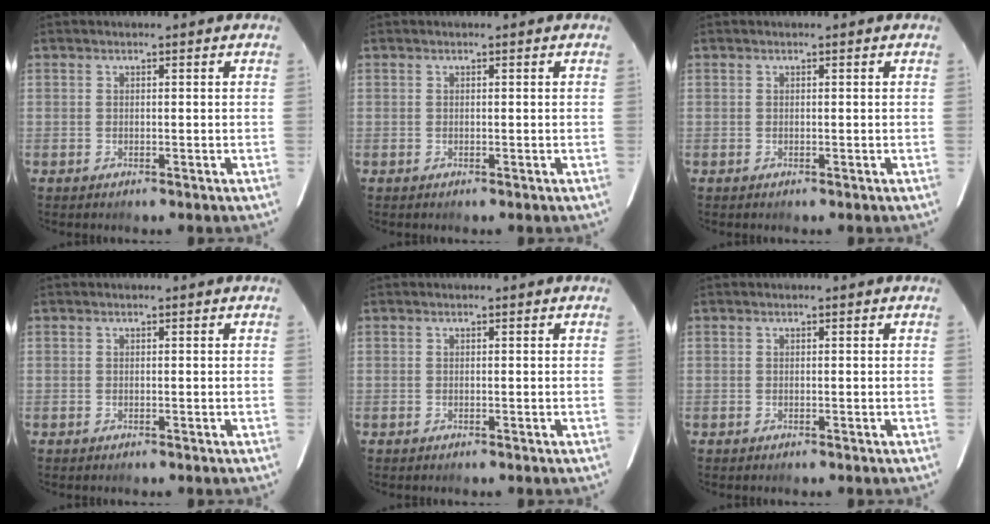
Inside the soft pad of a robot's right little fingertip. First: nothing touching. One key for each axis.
{"total": 0.0}
{"total": 0.0}
{"total": 0.0}
{"total": 0.0}
{"total": 0.0}